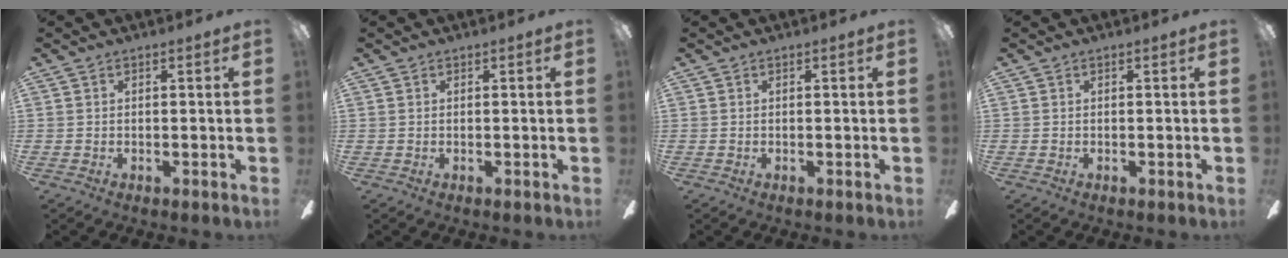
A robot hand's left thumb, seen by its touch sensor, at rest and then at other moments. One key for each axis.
{"total": 0.0}
{"total": 0.0}
{"total": 0.0}